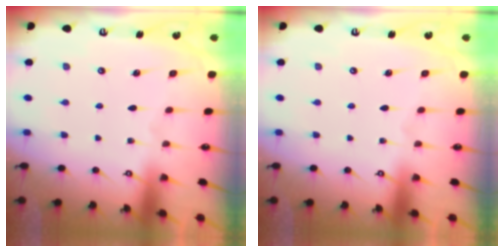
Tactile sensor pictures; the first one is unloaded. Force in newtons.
{"total": 0.0}